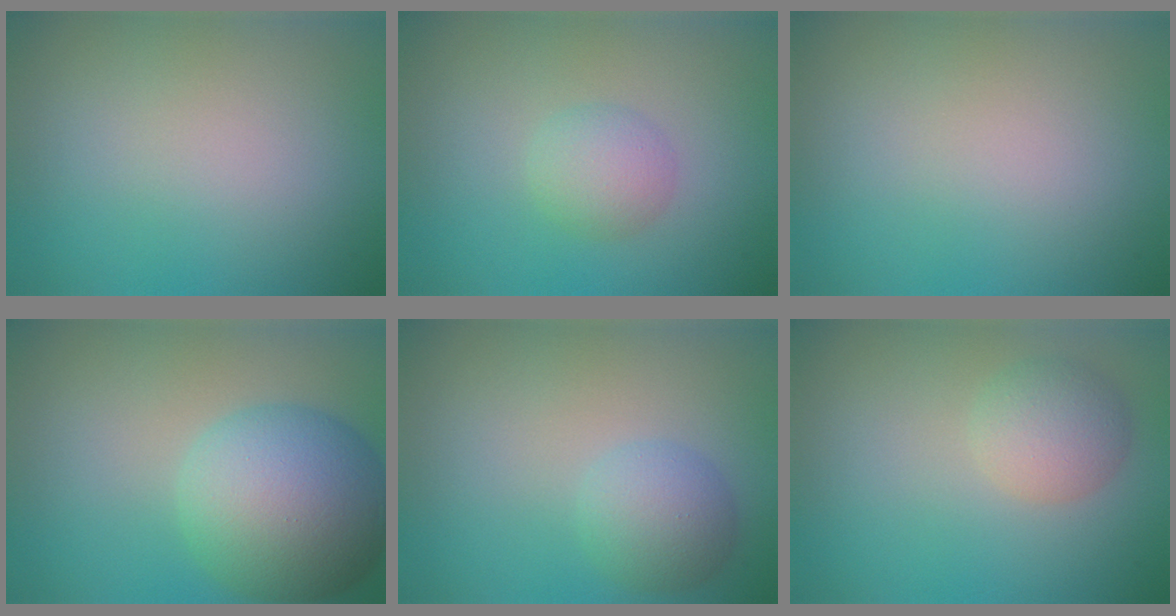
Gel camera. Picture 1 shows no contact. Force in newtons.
{"total": 2.5, "press": 2.5, "slide": 0.1}
{"total": 0.0}
{"total": 9.6, "press": 9.6, "slide": 0.5}
{"total": 3.2, "press": 3.2, "slide": 0.2}
{"total": 2.7, "press": 2.7, "slide": 0.2}